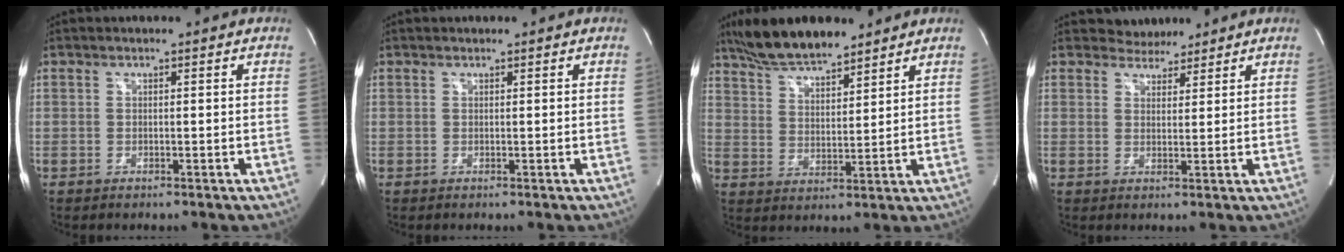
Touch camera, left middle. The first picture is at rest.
{"total": 0.0}
{"total": 10.6, "force": [9.0, 2.4, 5.1], "torque": [-0.097, 0.013, 0.165]}
{"total": 3.2, "force": [2.9, 1.3, -0.1], "torque": [0.003, 0.008, 0.049]}